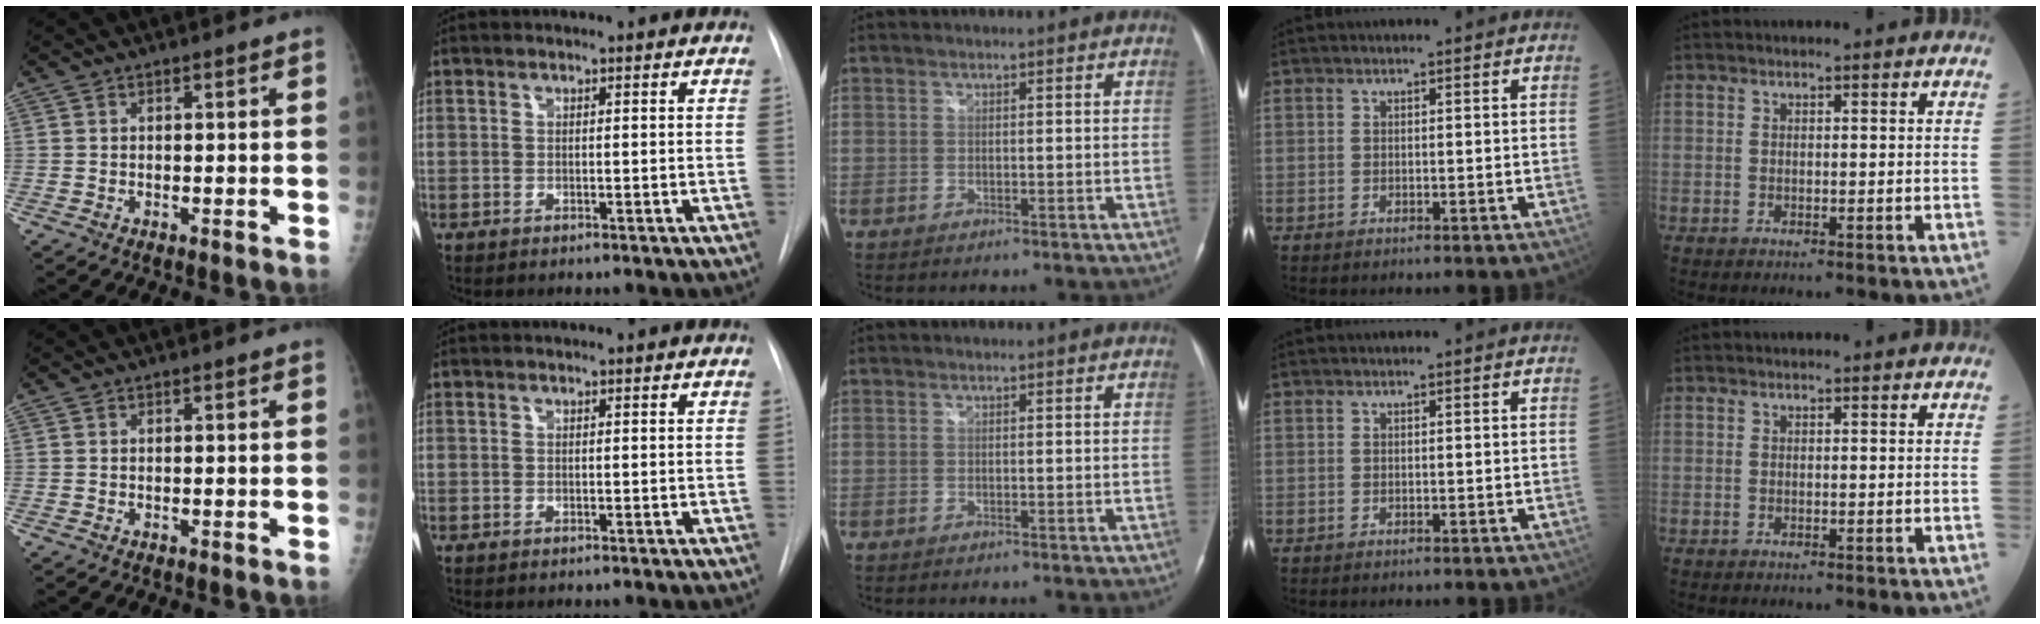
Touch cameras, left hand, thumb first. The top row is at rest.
{}